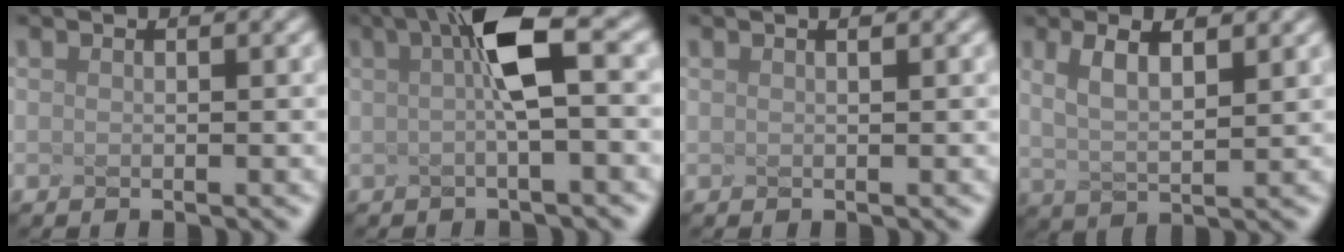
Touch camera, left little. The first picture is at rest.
{"total": 3.9, "force": [-0.2, -0.4, 3.8], "torque": [-0.099, 0.007, 0.030]}
{"total": 0.8, "force": [0.4, 0.3, 0.6], "torque": [-0.004, 0.013, 0.002]}
{"total": 2.3, "force": [0.6, 0.1, 2.2], "torque": [-0.074, -0.009, 0.051]}